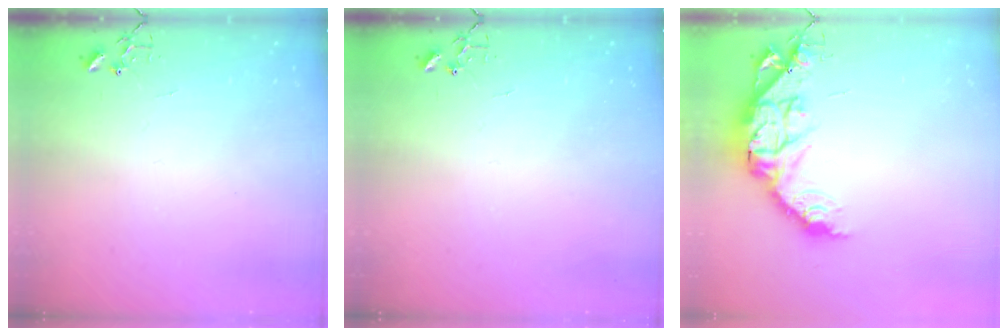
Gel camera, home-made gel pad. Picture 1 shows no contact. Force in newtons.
{"total": 0.0}
{"total": 15.3, "press": 15.2, "slide": 1.2}